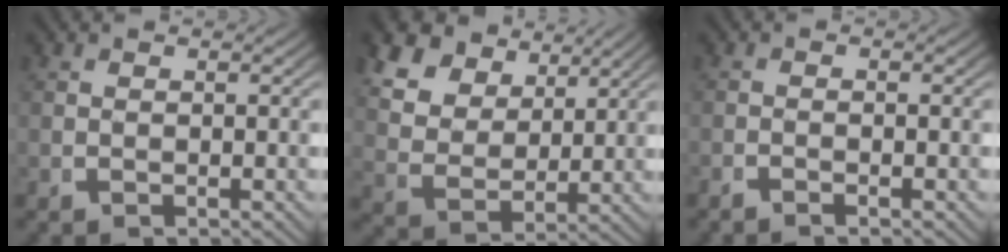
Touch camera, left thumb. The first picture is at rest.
{"total": 9.5, "force": [4.0, 6.7, 5.3], "torque": [-0.124, -0.015, 0.072]}
{"total": 1.0, "force": [-0.9, 0.0, 0.4], "torque": [-0.005, -0.001, -0.020]}